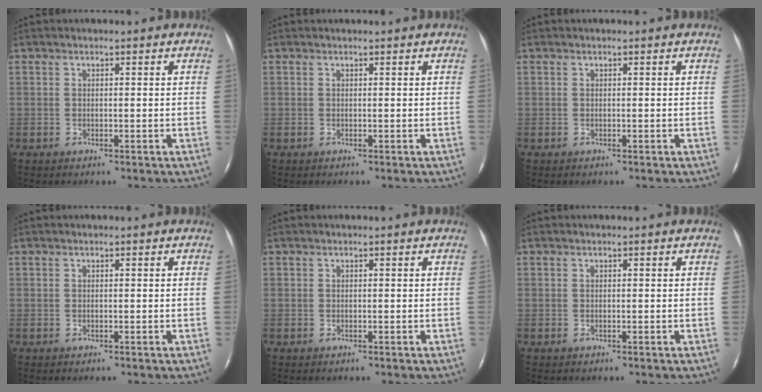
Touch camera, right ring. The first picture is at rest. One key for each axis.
{"total": 0.0}
{"total": 0.0}
{"total": 0.0}
{"total": 0.0}
{"total": 0.0}